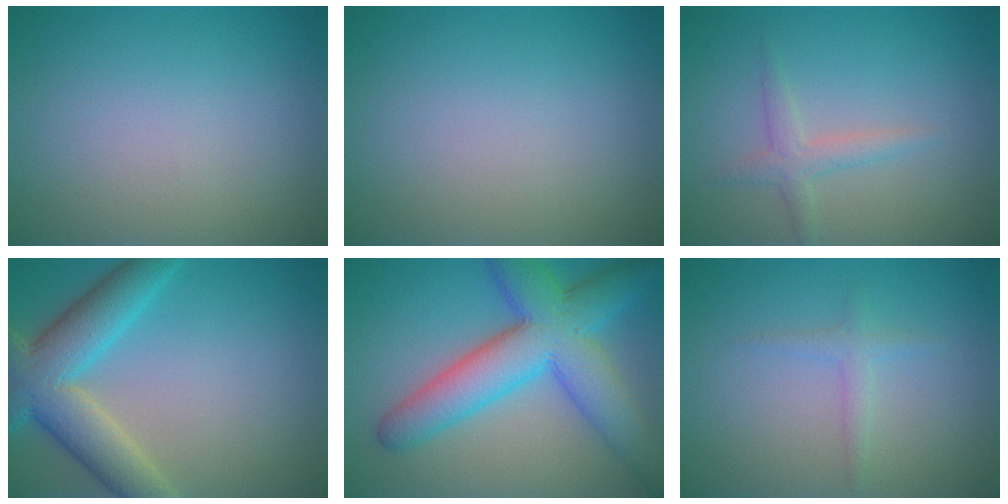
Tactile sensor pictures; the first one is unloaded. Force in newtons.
{"total": 0.0}
{"total": 1.9, "press": 1.9, "slide": 0.0}
{"total": 7.5, "press": 7.5, "slide": 0.4}
{"total": 9.5, "press": 9.5, "slide": 0.2}
{"total": 1.3, "press": 1.3, "slide": 0.0}